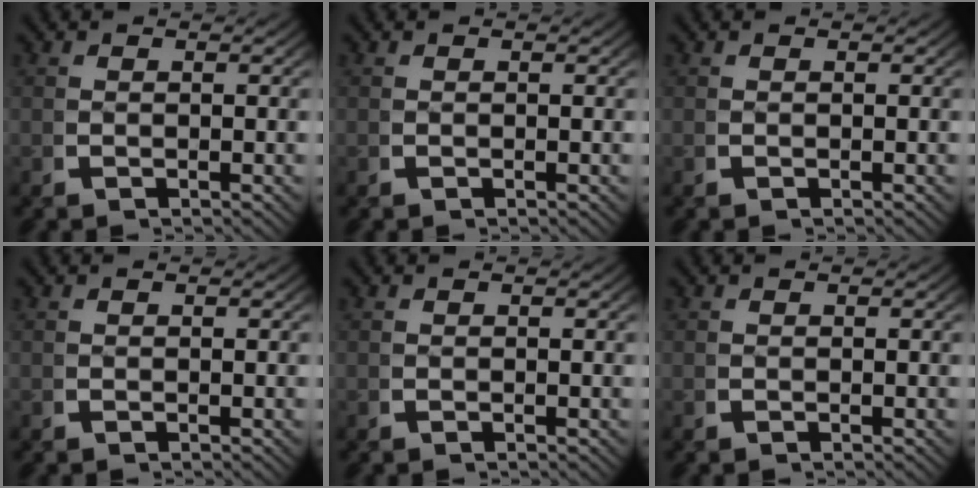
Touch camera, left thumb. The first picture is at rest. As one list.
[{"total": 0.0}, {"total": 0.0}, {"total": 0.0}, {"total": 0.0}, {"total": 0.0}]